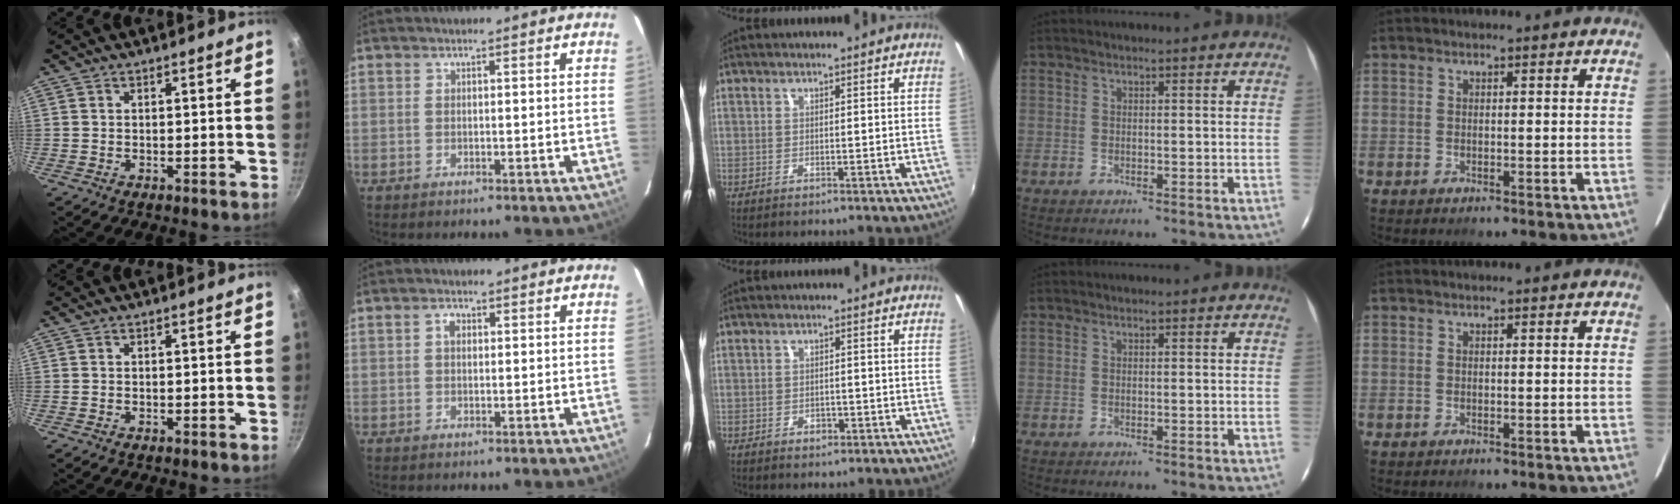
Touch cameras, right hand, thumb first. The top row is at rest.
{"index": {"total": 1.6, "force": [0.3, 1.1, 1.1], "torque": [-0.019, 0.007, 0.003]}, "middle": {"total": 1.6, "force": [-0.8, 1.2, 0.5], "torque": [-0.007, -0.002, -0.011]}}